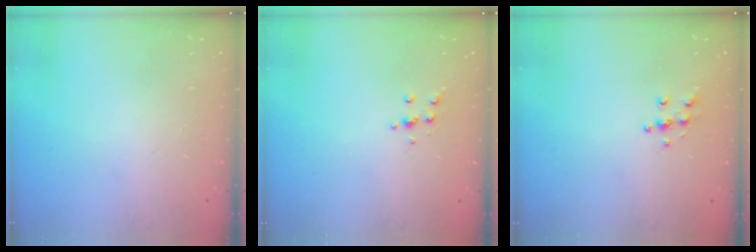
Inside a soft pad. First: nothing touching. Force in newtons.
{"total": 4.1, "press": 4.0, "slide": 1.0}
{"total": 5.9, "press": 5.9, "slide": 0.5}